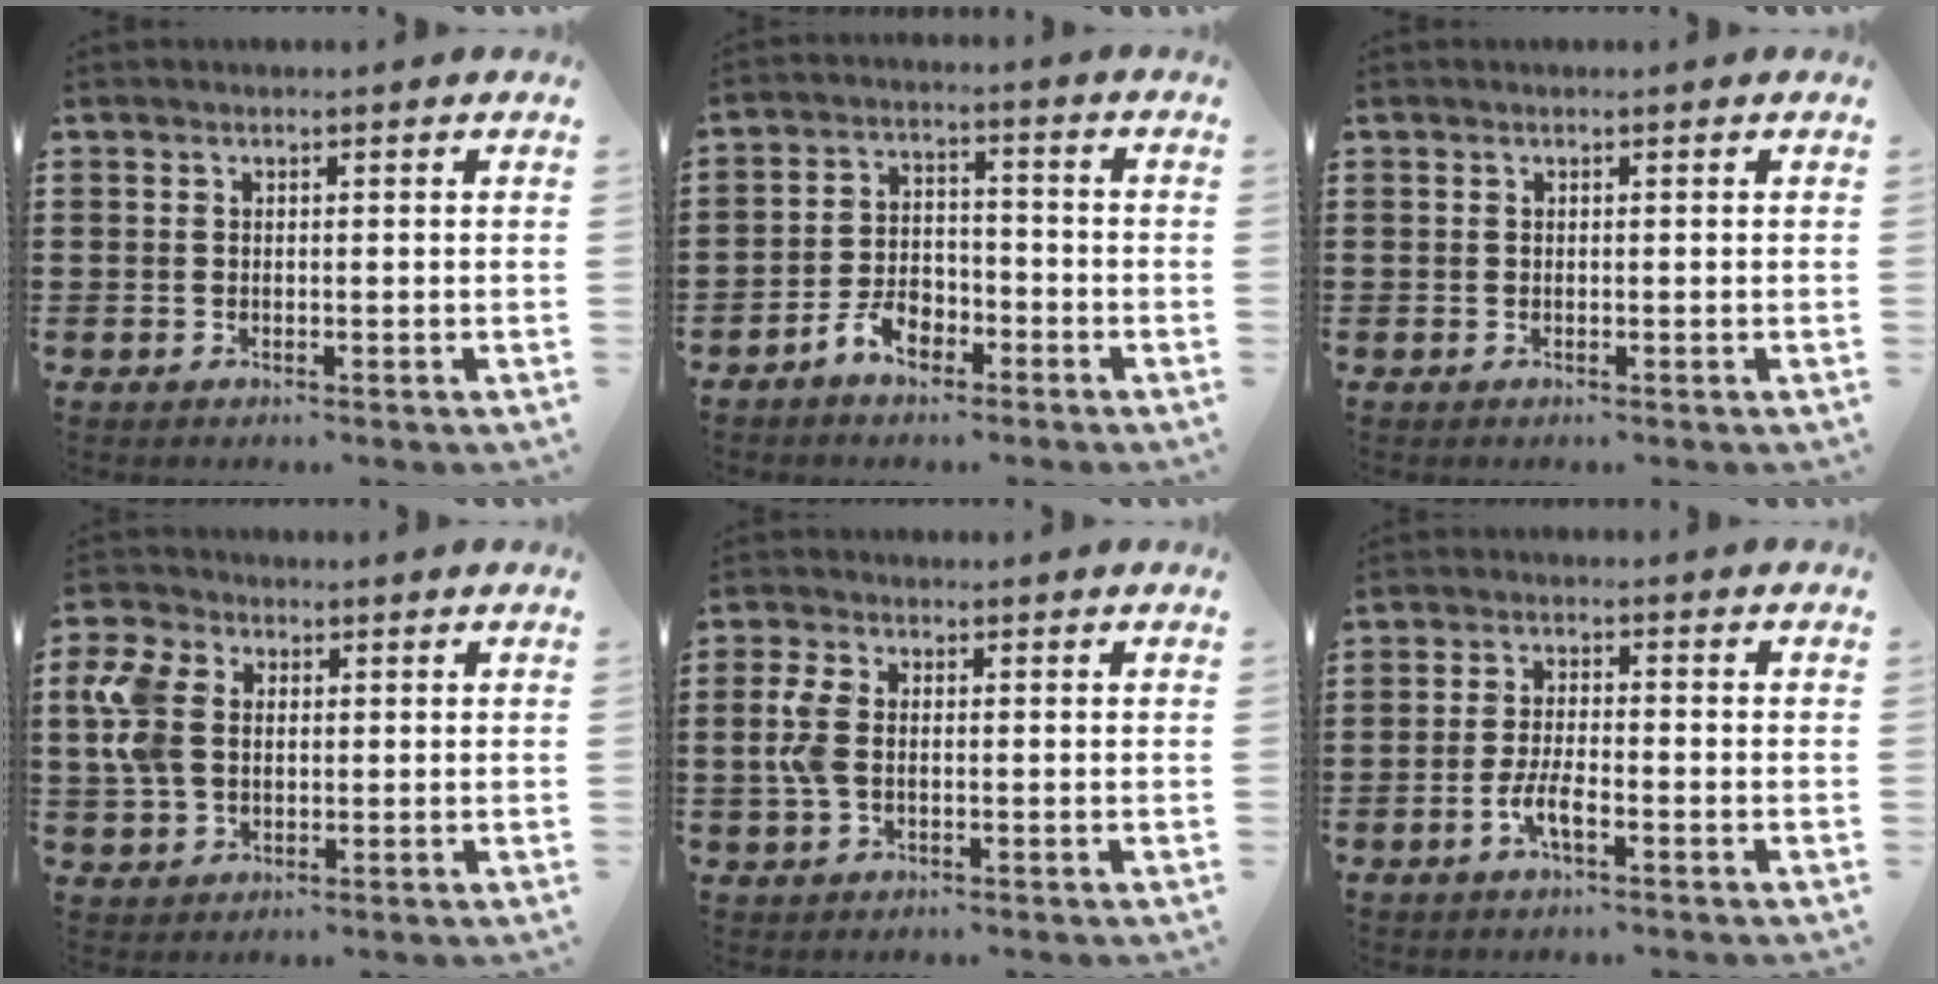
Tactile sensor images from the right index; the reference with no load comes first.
{"total": 5.1, "force": [-3.4, 3.0, 2.3], "torque": [-0.051, 0.011, -0.068]}
{"total": 0.0}
{"total": 7.3, "force": [1.3, 5.3, 4.8], "torque": [-0.140, 0.008, 0.016]}
{"total": 4.4, "force": [-0.1, 2.6, 3.6], "torque": [-0.101, -0.003, -0.011]}
{"total": 4.2, "force": [-2.3, 0.9, 3.4], "torque": [-0.076, -0.008, -0.048]}